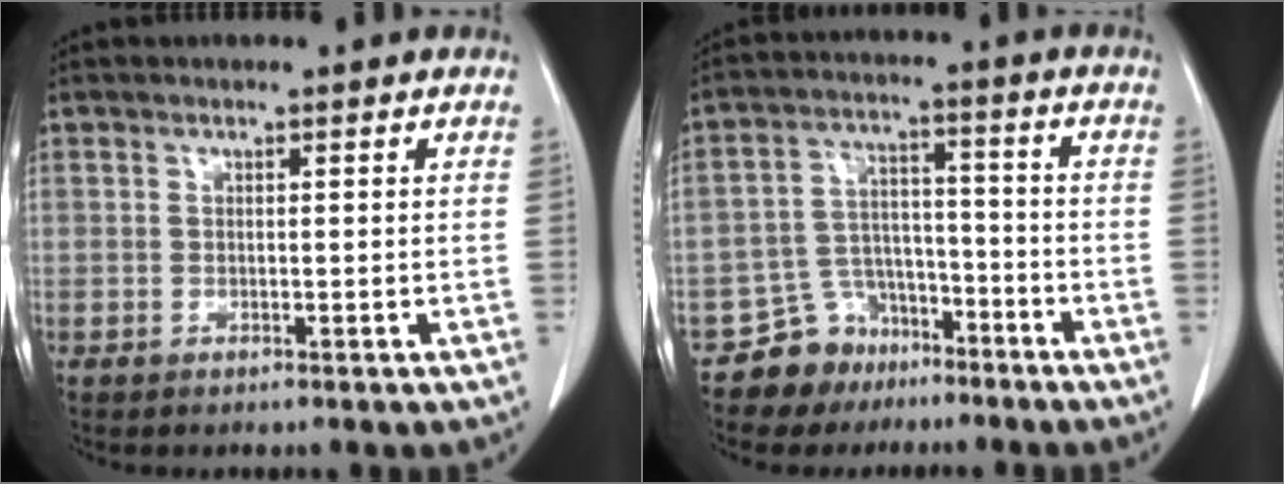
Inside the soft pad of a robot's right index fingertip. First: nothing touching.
{"total": 7.9, "force": [-5.6, 5.5, 0.8], "torque": [-0.017, 0.025, -0.093]}